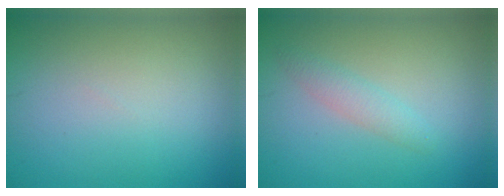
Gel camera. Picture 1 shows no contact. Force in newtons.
{"total": 1.7, "press": 1.7, "slide": 0.1}